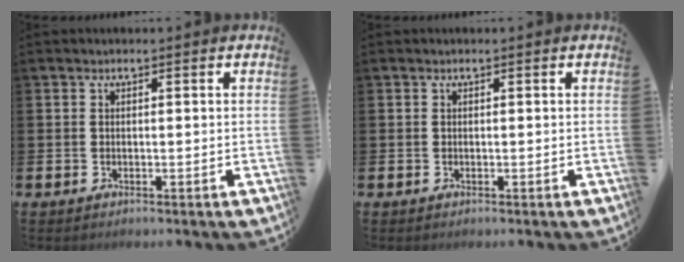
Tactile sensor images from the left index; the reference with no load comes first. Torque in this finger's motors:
{"motor_torque": [0.00, 0.00, 0.00, 0.00]}